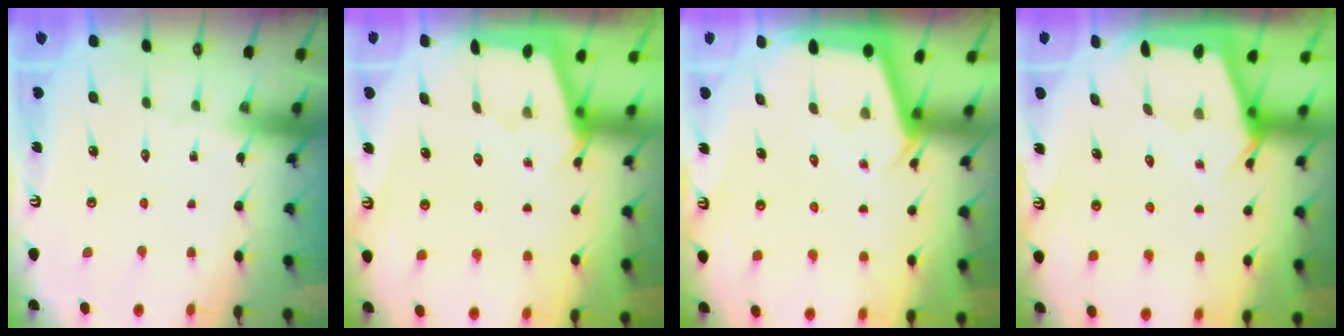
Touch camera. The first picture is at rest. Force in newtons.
{"total": 2.3, "press": 2.3, "slide": 0.3}
{"total": 2.4, "press": 2.4, "slide": 0.2}
{"total": 2.7, "press": 2.7, "slide": 0.2}